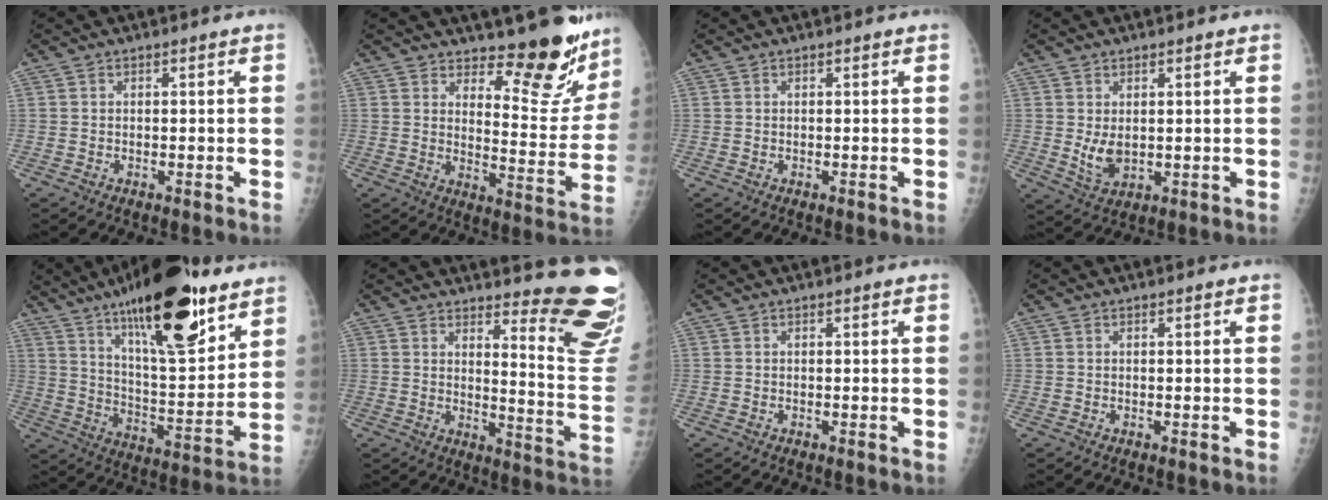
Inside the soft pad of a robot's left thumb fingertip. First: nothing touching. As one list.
[{"total": 13.7, "force": [12.2, 4.3, 4.5], "torque": [-0.016, -0.126, 0.156]}, {"total": 0.0}, {"total": 4.6, "force": [0.8, 3.0, 3.3], "torque": [-0.052, -0.017, 0.027]}, {"total": 25.6, "force": [16.0, 7.9, 18.4], "torque": [-0.263, -0.064, 0.259]}, {"total": 15.8, "force": [14.0, 1.4, 7.2], "torque": [-0.072, -0.179, 0.160]}, {"total": 0.0}, {"total": 0.0}]